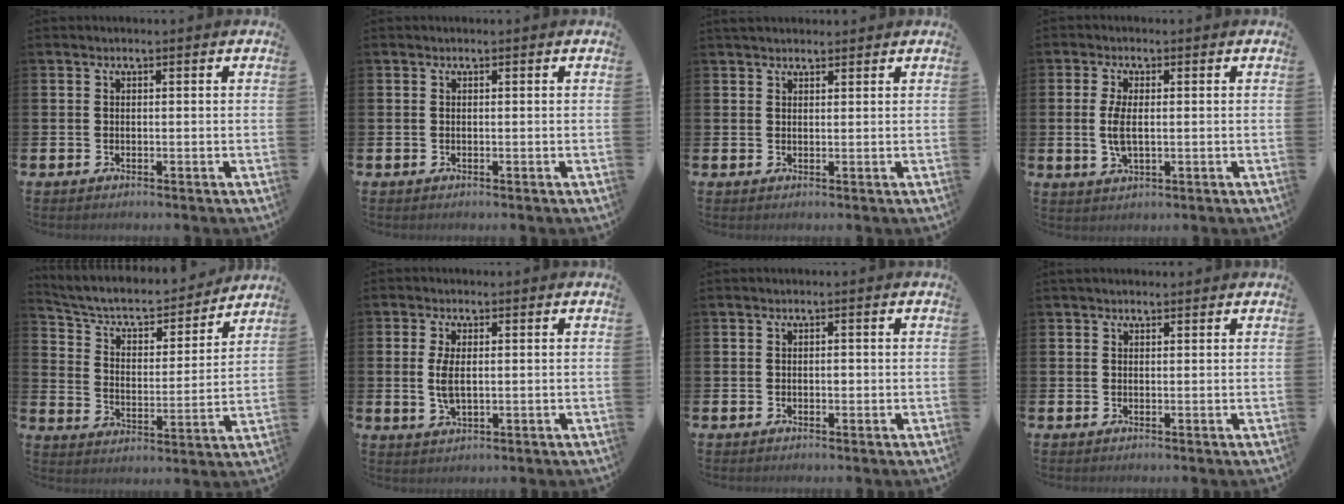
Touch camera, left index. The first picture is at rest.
{"total": 0.0}
{"total": 1.8, "force": [1.7, 0.5, 0.3], "torque": [0.005, -0.002, 0.030]}
{"total": 3.9, "force": [0.3, 1.7, 3.5], "torque": [-0.076, 0.003, 0.000]}
{"total": 6.5, "force": [5.9, 2.1, 1.9], "torque": [-0.064, -0.047, 0.094]}
{"total": 3.5, "force": [0.4, 1.6, 3.1], "torque": [-0.053, 0.002, 0.003]}
{"total": 0.6, "force": [0.0, 0.4, 0.5], "torque": [-0.002, -0.001, -0.003]}
{"total": 1.1, "force": [1.0, 0.3, 0.2], "torque": [0.008, -0.002, 0.016]}